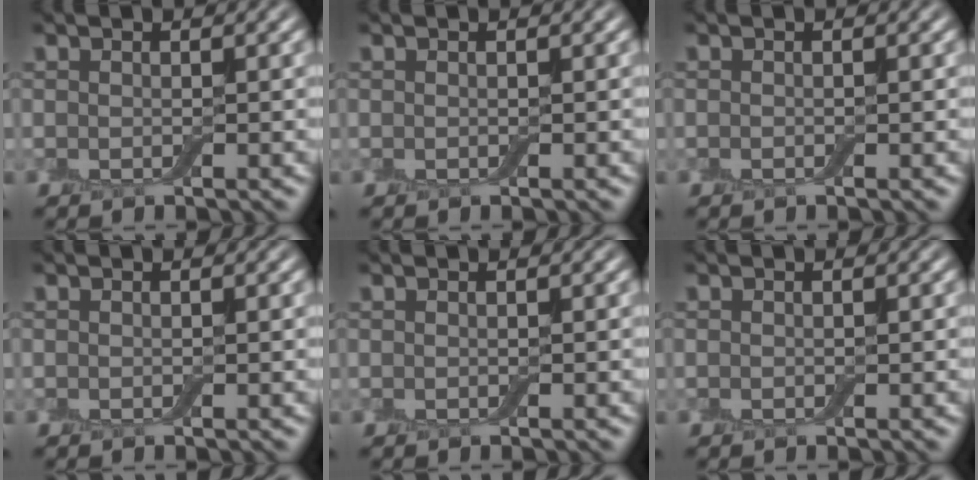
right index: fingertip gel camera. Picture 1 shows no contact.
{"total": 0.0}
{"total": 0.0}
{"total": 0.0}
{"total": 0.0}
{"total": 0.0}